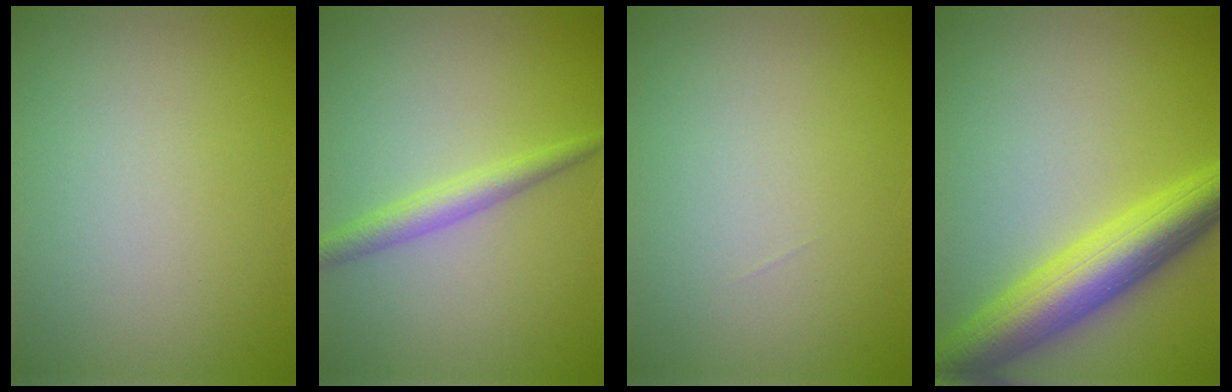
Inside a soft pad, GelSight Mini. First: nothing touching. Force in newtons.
{"total": 2.3, "press": 2.3, "slide": 0.1}
{"total": 0.0}
{"total": 7.5, "press": 7.5, "slide": 0.2}